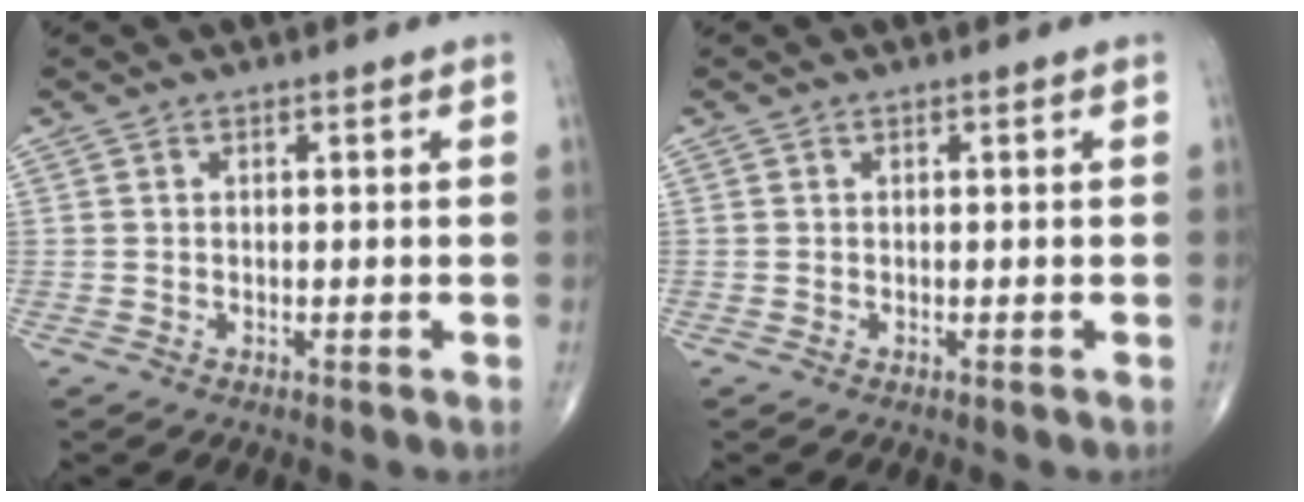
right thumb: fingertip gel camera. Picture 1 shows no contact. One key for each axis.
{"total": 0.0}